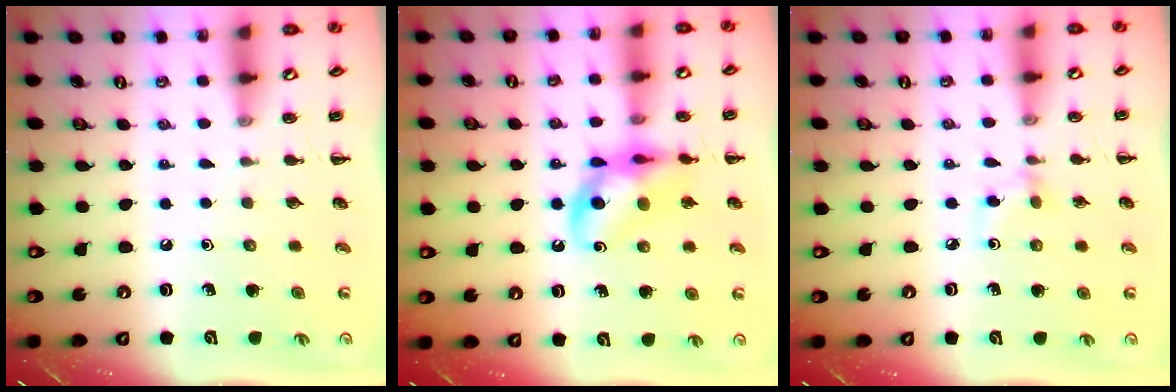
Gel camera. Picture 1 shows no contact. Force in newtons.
{"total": 12.6, "press": 12.4, "slide": 2.3}
{"total": 2.8, "press": 2.6, "slide": 1.0}